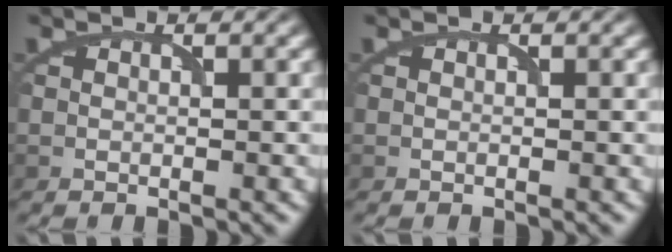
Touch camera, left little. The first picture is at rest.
{"total": 0.0}